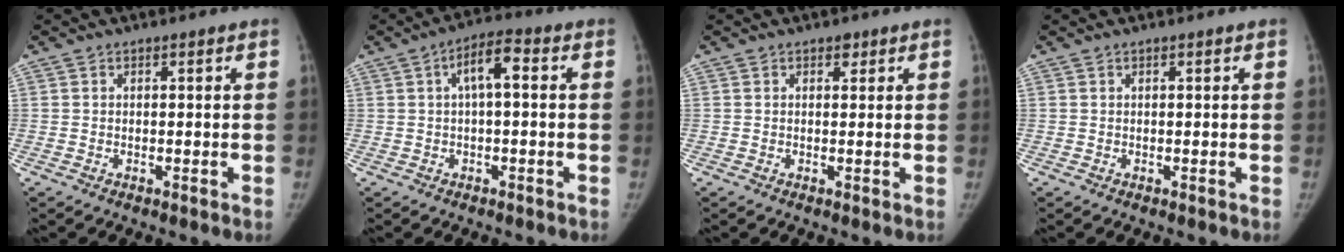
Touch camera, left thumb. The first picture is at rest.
{"total": 5.7, "force": [0.8, 2.1, 5.3], "torque": [-0.087, 0.021, 0.006]}
{"total": 1.1, "force": [0.7, 0.8, 0.5], "torque": [0.003, -0.004, 0.008]}
{"total": 0.0}